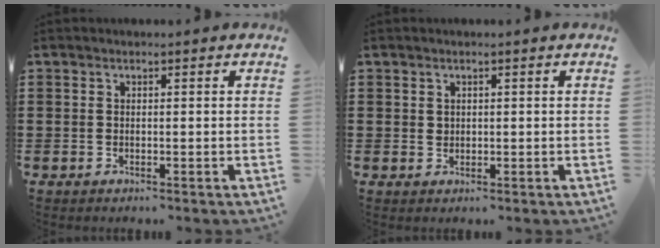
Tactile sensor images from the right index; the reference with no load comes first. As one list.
[{"total": 1.0, "force": [0.7, 0.7, 0.2], "torque": [-0.005, 0.003, 0.014]}]